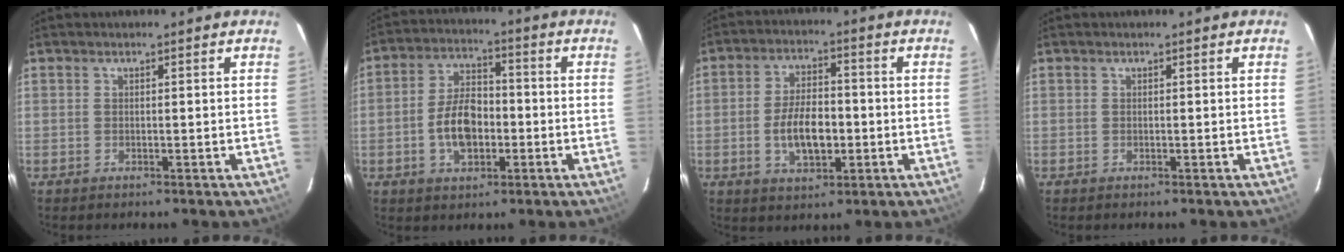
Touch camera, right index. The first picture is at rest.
{"total": 9.2, "force": [-2.4, 5.5, 7.0], "torque": [-0.137, 0.017, -0.035]}
{"total": 9.1, "force": [-2.0, 4.6, 7.6], "torque": [-0.150, 0.003, -0.028]}
{"total": 0.0}